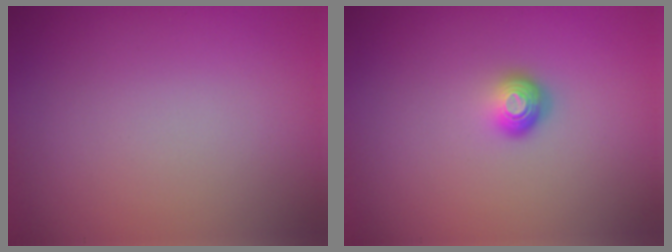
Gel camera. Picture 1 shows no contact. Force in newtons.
{"total": 1.8, "press": 1.2, "slide": 1.3}